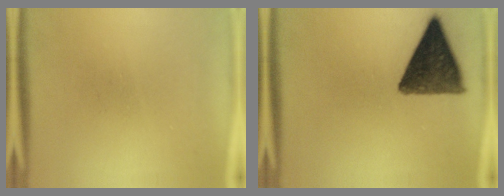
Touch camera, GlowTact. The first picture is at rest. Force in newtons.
{"total": 12.1}